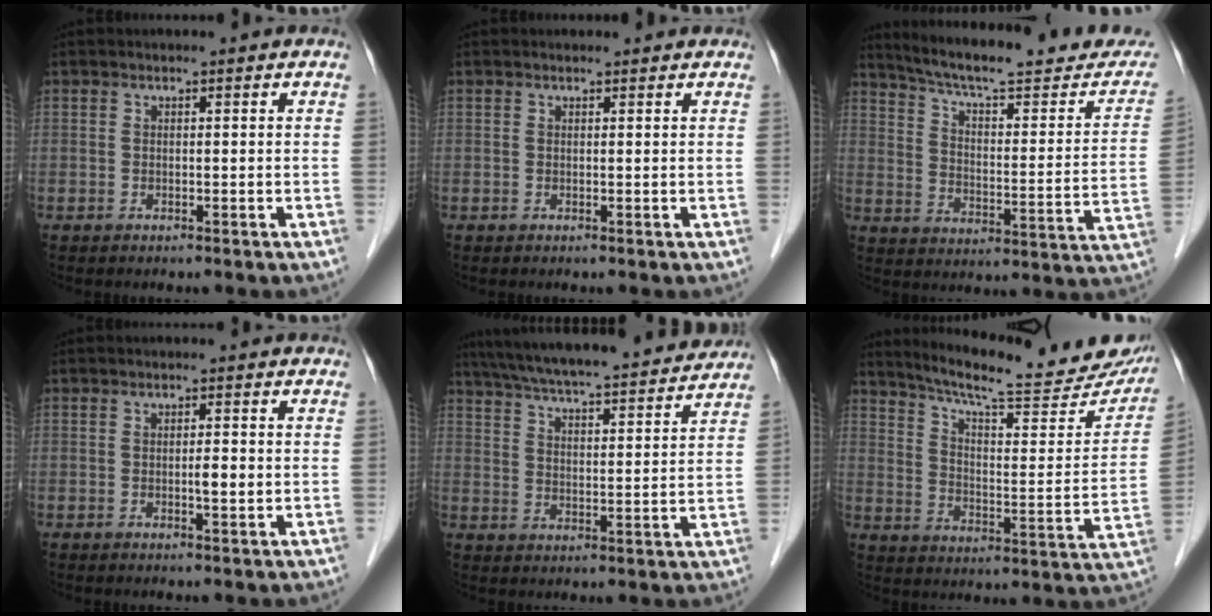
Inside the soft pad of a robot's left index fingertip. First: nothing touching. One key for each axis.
{"total": 1.6, "fx": 1.5, "fy": 0.4, "fz": 0.2, "tx": -0.014, "ty": 0.009, "tz": 0.015}
{"total": 23.8, "fx": 21.3, "fy": 3.2, "fz": 10.2, "tx": -0.146, "ty": -0.041, "tz": 0.280}
{"total": 1.9, "fx": -0.2, "fy": 0.4, "fz": 1.9, "tx": -0.033, "ty": 0.000, "tz": -0.003}
{"total": 23.3, "fx": 21.0, "fy": 2.2, "fz": 9.9, "tx": -0.166, "ty": 0.013, "tz": 0.292}
{"total": 23.5, "fx": 21.0, "fy": 3.4, "fz": 10.1, "tx": -0.148, "ty": -0.045, "tz": 0.274}